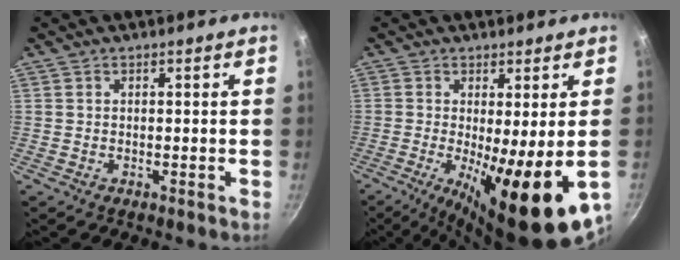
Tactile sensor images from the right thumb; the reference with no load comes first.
{"total": 16.1, "force": [-3.6, 3.6, 15.3], "torque": [-0.232, -0.021, -0.042]}